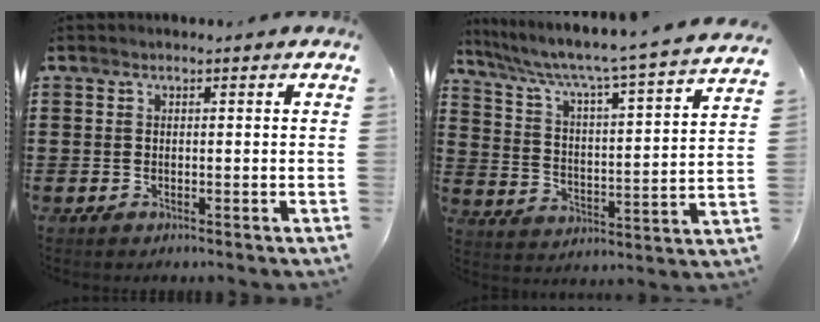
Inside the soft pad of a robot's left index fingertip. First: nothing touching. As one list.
[{"total": 4.9, "force": [4.1, -0.4, 2.5], "torque": [-0.071, -0.047, 0.056]}]